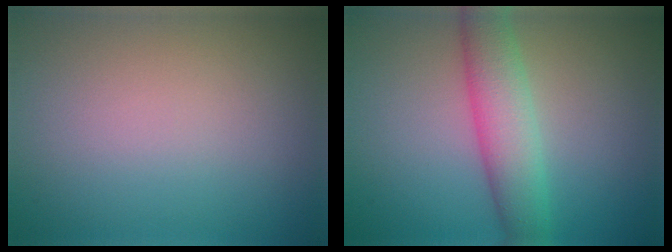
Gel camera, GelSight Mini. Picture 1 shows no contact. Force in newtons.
{"total": 4.9, "press": 4.9, "slide": 0.1}